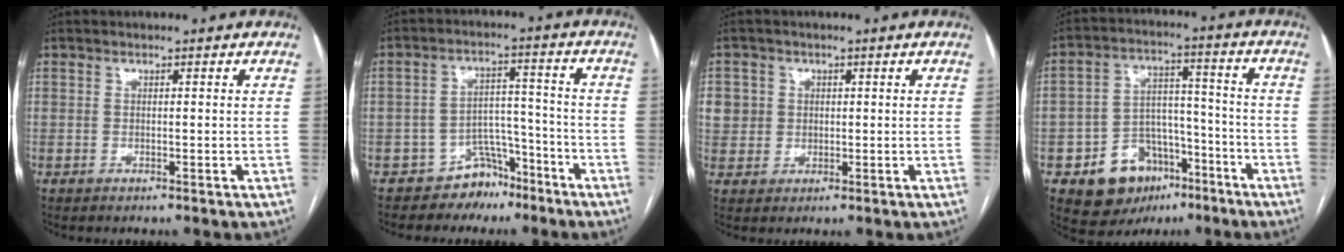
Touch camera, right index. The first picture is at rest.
{"total": 6.3, "force": [-4.8, 4.0, 0.9], "torque": [-0.005, 0.034, -0.072]}
{"total": 5.7, "force": [1.7, 5.4, 0.7], "torque": [-0.012, 0.010, 0.042]}
{"total": 11.9, "force": [-6.4, 8.5, 5.4], "torque": [-0.084, 0.031, -0.093]}